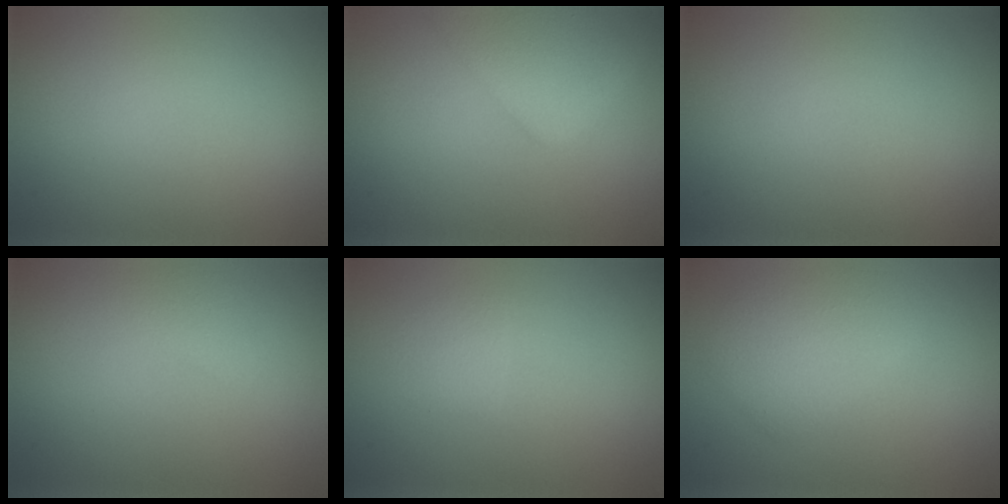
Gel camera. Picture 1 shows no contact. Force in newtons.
{"total": 4.9, "press": 4.9, "slide": 0.2}
{"total": 0.0}
{"total": 1.4, "press": 1.4, "slide": 0.0}
{"total": 0.9, "press": 0.9, "slide": 0.1}
{"total": 2.8, "press": 2.8, "slide": 0.2}